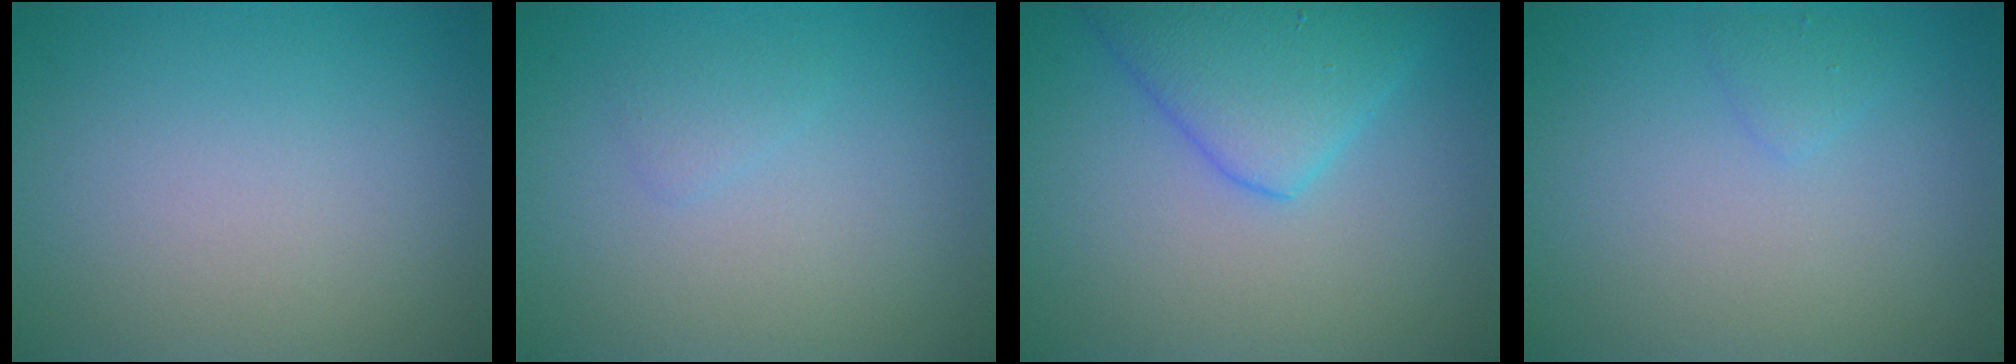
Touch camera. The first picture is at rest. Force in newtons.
{"total": 0.9, "press": 0.9, "slide": 0.0}
{"total": 5.3, "press": 5.3, "slide": 0.2}
{"total": 0.9, "press": 0.9, "slide": 0.0}